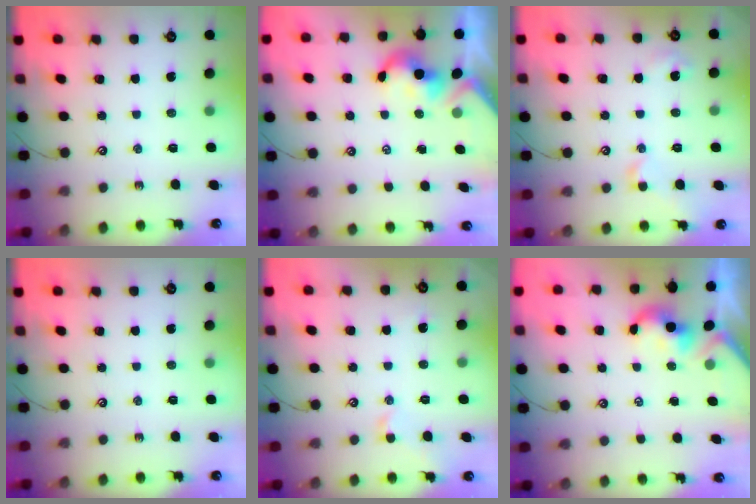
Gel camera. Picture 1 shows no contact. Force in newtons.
{"total": 2.0, "press": 2.0, "slide": 0.3}
{"total": 2.9, "press": 2.8, "slide": 0.6}
{"total": 0.0}
{"total": 2.3, "press": 2.1, "slide": 0.9}
{"total": 0.0}